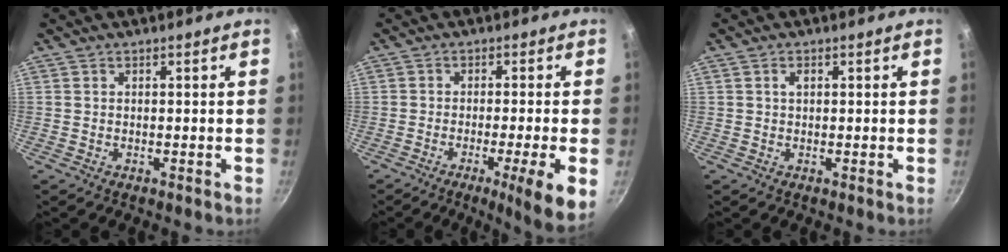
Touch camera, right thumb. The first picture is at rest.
{"total": 9.0, "force": [-3.1, 0.6, 8.4], "torque": [-0.125, 0.006, -0.044]}
{"total": 1.2, "force": [0.3, 0.7, 0.9], "torque": [-0.012, 0.002, 0.005]}